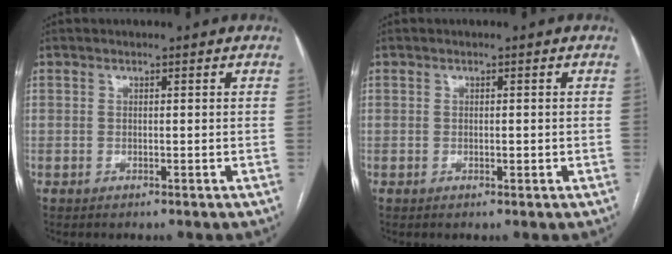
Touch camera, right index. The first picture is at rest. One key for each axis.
{"total": 0.9, "fx": -0.1, "fy": 0.3, "fz": 0.8, "tx": -0.014, "ty": -0.001, "tz": -0.001}